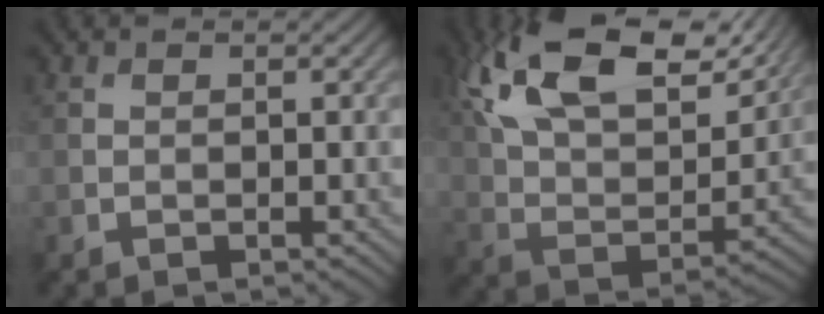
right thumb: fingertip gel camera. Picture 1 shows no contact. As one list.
[{"total": 17.6, "force": [11.1, 7.4, 11.4], "torque": [-0.244, 0.023, 0.171]}]